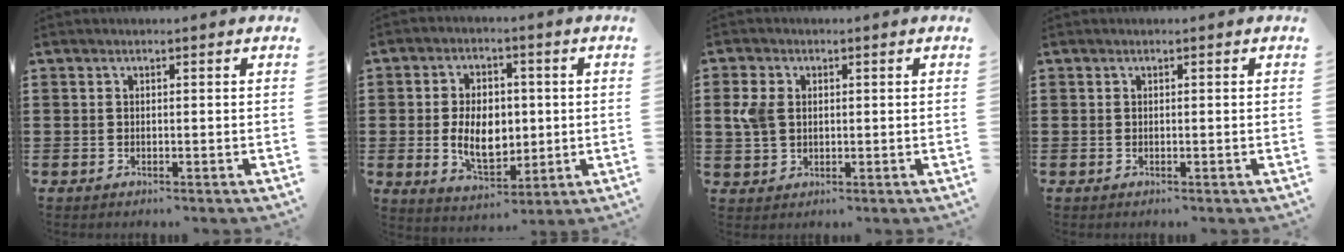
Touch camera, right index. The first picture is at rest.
{"total": 8.3, "force": [-0.2, 5.4, 6.3], "torque": [-0.125, 0.001, -0.010]}
{"total": 4.2, "force": [0.7, 3.0, 2.8], "torque": [-0.086, 0.002, 0.005]}
{"total": 0.0}